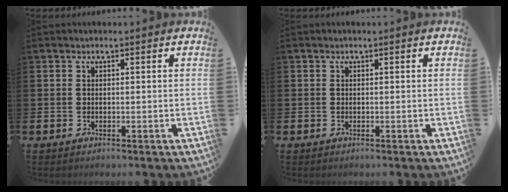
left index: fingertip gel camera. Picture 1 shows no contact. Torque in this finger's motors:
{"motor_torque": [0.00, 0.00, 0.00, 0.00]}